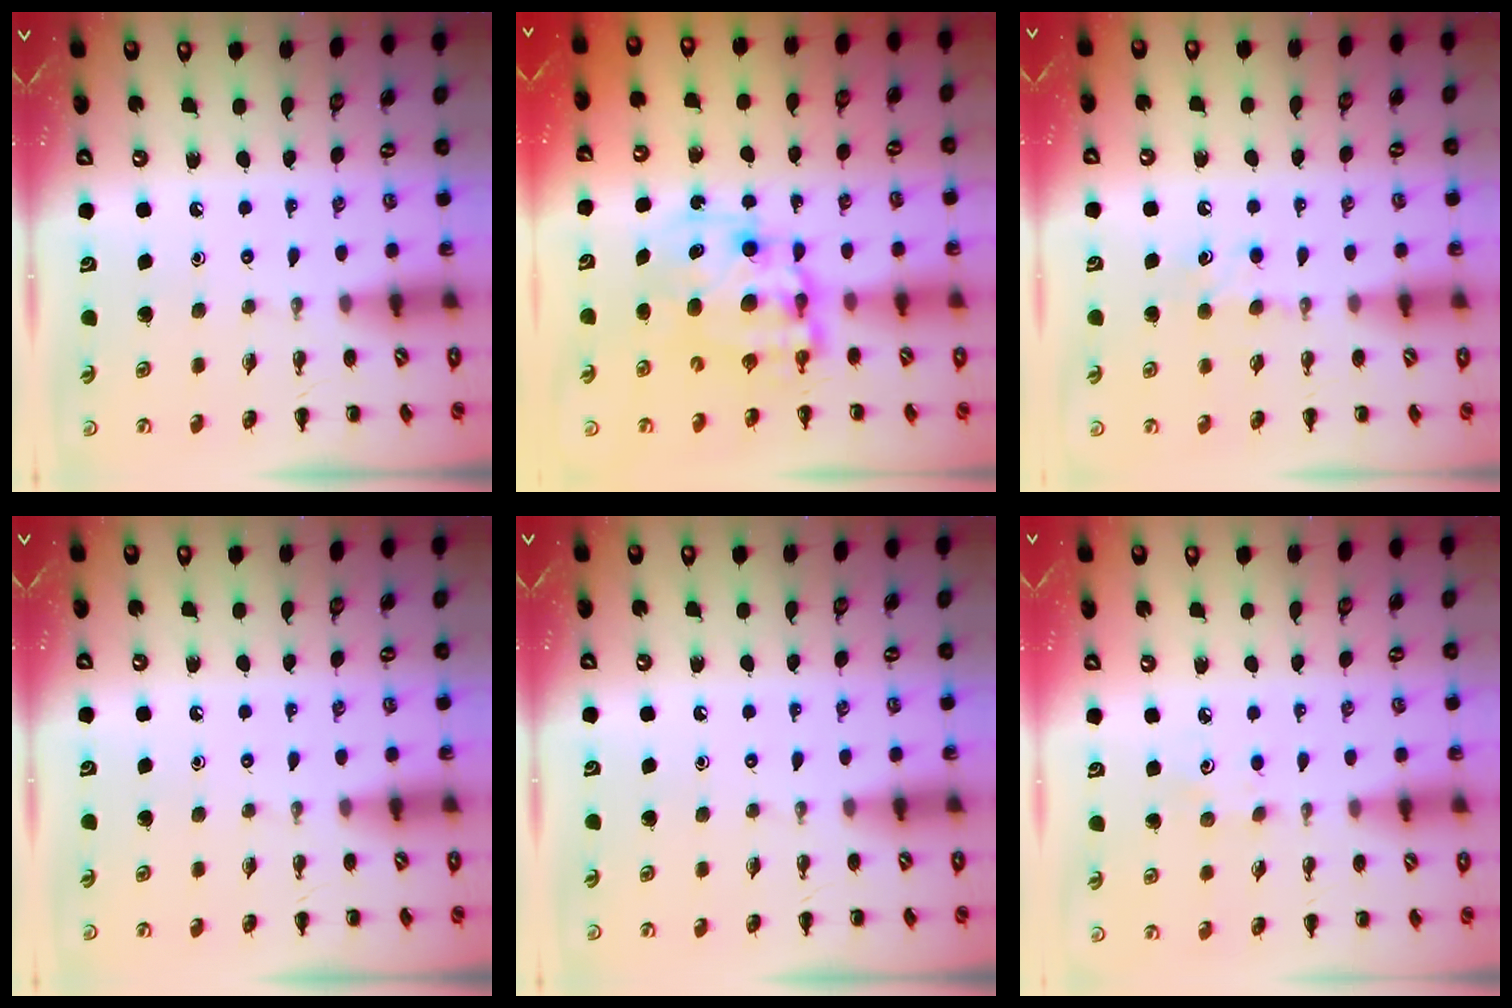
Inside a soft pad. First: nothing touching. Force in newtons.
{"total": 10.9, "press": 10.5, "slide": 2.9}
{"total": 7.2, "press": 6.8, "slide": 2.1}
{"total": 0.0}
{"total": 0.0}
{"total": 4.0, "press": 3.8, "slide": 1.0}